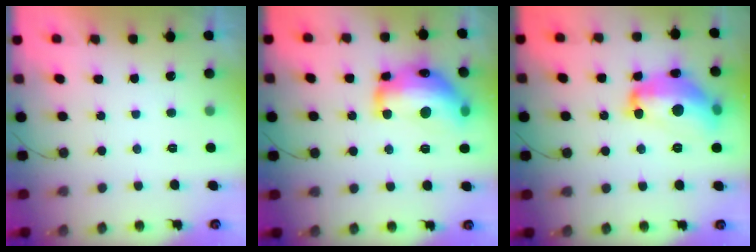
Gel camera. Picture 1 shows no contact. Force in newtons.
{"total": 20.4, "press": 20.3, "slide": 1.2}
{"total": 18.4, "press": 18.4, "slide": 1.2}